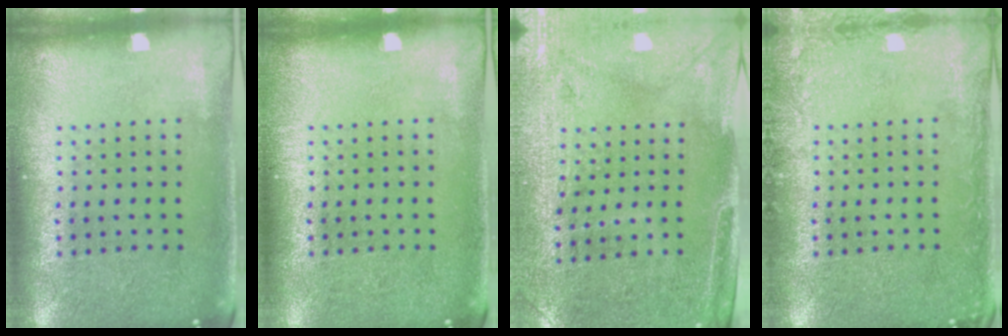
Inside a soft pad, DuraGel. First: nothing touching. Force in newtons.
{"total": 0.0}
{"total": 3.0, "press": 2.5, "slide": 1.5}
{"total": 1.7, "press": 1.7, "slide": 0.3}